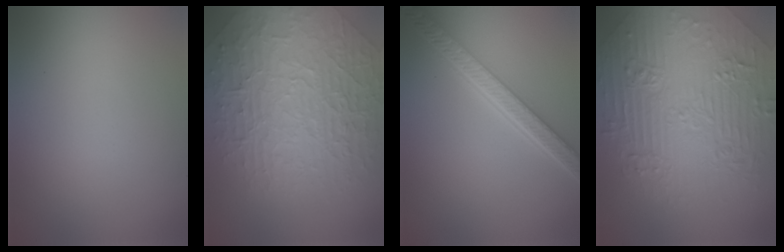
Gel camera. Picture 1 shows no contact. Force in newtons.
{"total": 10.2, "press": 6.7, "slide": 7.8}
{"total": 5.4, "press": 4.0, "slide": 3.6}
{"total": 8.4, "press": 6.7, "slide": 5.1}